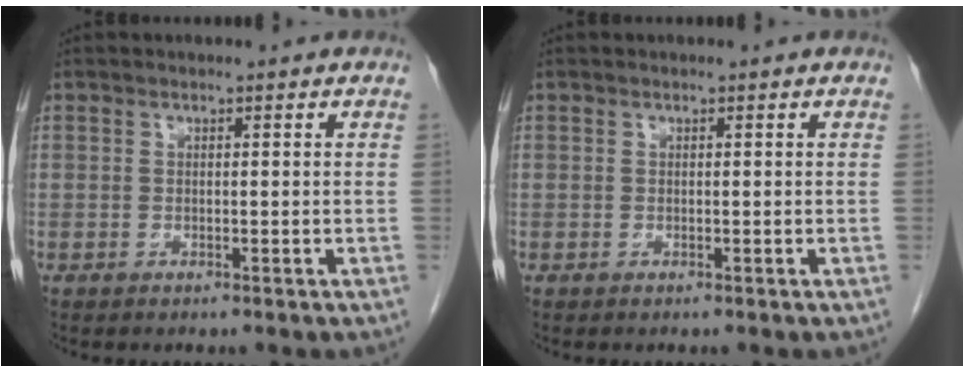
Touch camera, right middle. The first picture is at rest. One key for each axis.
{"total": 0.0}